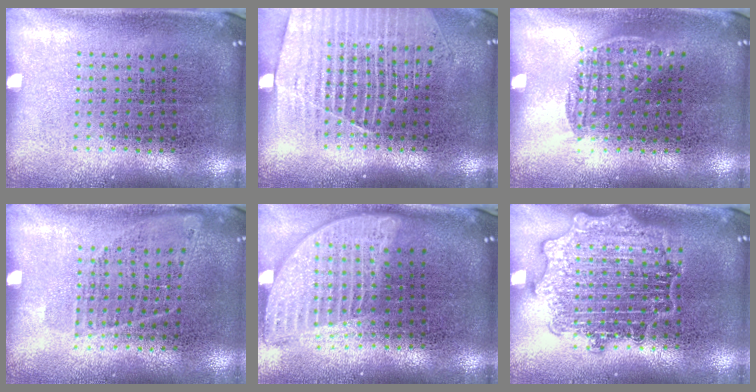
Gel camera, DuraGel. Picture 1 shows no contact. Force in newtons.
{"total": 1.5, "press": 1.4, "slide": 0.5}
{"total": 0.8, "press": 0.5, "slide": 0.6}
{"total": 0.9, "press": 0.7, "slide": 0.4}
{"total": 1.9, "press": 1.6, "slide": 1.2}
{"total": 3.0, "press": 3.0, "slide": 0.5}